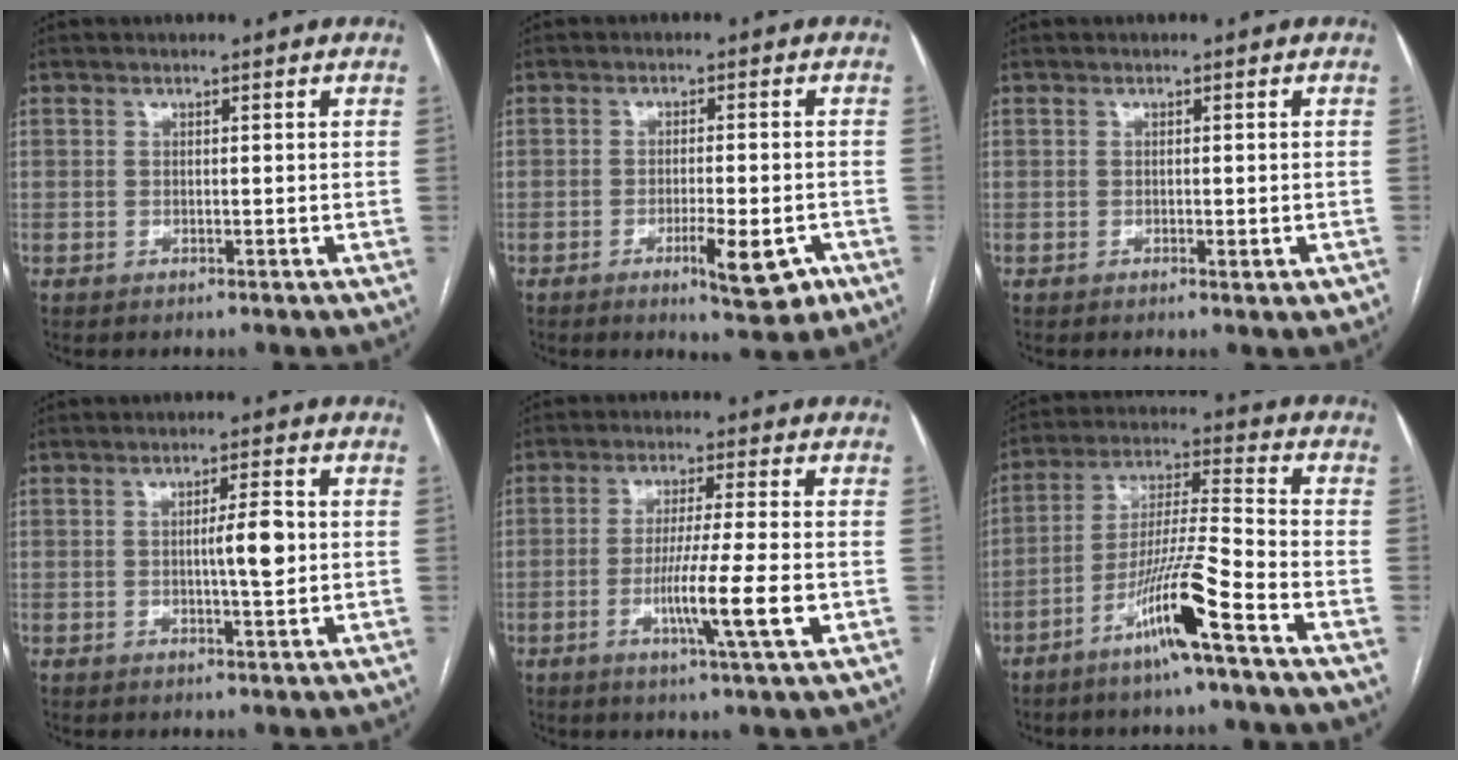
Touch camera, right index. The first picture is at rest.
{"total": 6.9, "force": [-3.2, 1.4, 5.9], "torque": [-0.086, -0.006, -0.040]}
{"total": 1.6, "force": [-0.7, 0.6, 1.3], "torque": [-0.018, -0.001, -0.005]}
{"total": 4.4, "force": [0.0, 0.6, 4.4], "torque": [-0.067, 0.002, 0.000]}
{"total": 9.1, "force": [-2.4, -0.9, 8.7], "torque": [-0.153, -0.020, -0.044]}
{"total": 12.2, "force": [-6.9, -0.8, 10.1], "torque": [-0.193, -0.012, -0.132]}